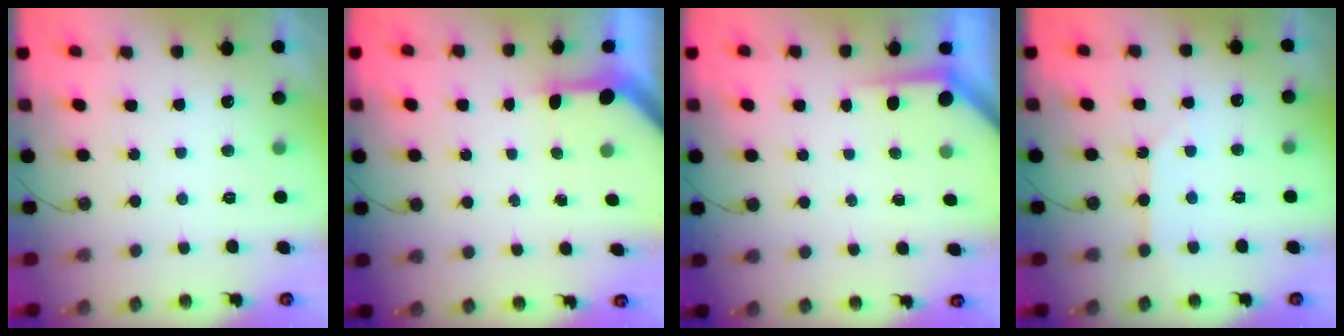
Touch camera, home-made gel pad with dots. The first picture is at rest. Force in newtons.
{"total": 3.4, "press": 3.4, "slide": 0.3}
{"total": 3.6, "press": 3.6, "slide": 0.3}
{"total": 2.1, "press": 2.1, "slide": 0.3}